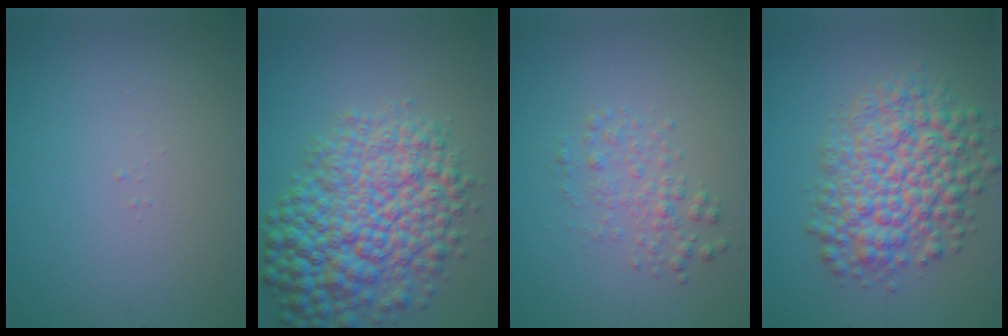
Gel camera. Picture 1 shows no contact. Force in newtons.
{"total": 10.3, "press": 10.3, "slide": 0.2}
{"total": 2.0, "press": 2.0, "slide": 0.1}
{"total": 8.0, "press": 8.0, "slide": 0.2}